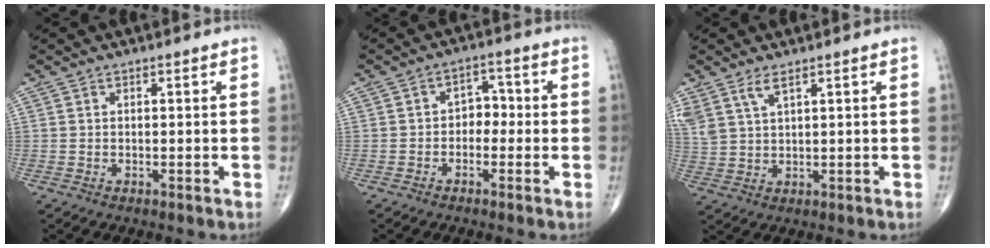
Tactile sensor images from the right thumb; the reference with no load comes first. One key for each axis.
{"total": 4.0, "fx": -0.9, "fy": 3.1, "fz": 2.4, "tx": -0.010, "ty": 0.021, "tz": -0.027}
{"total": 5.5, "fx": 3.6, "fy": 2.1, "fz": 3.6, "tx": -0.082, "ty": -0.008, "tz": 0.080}